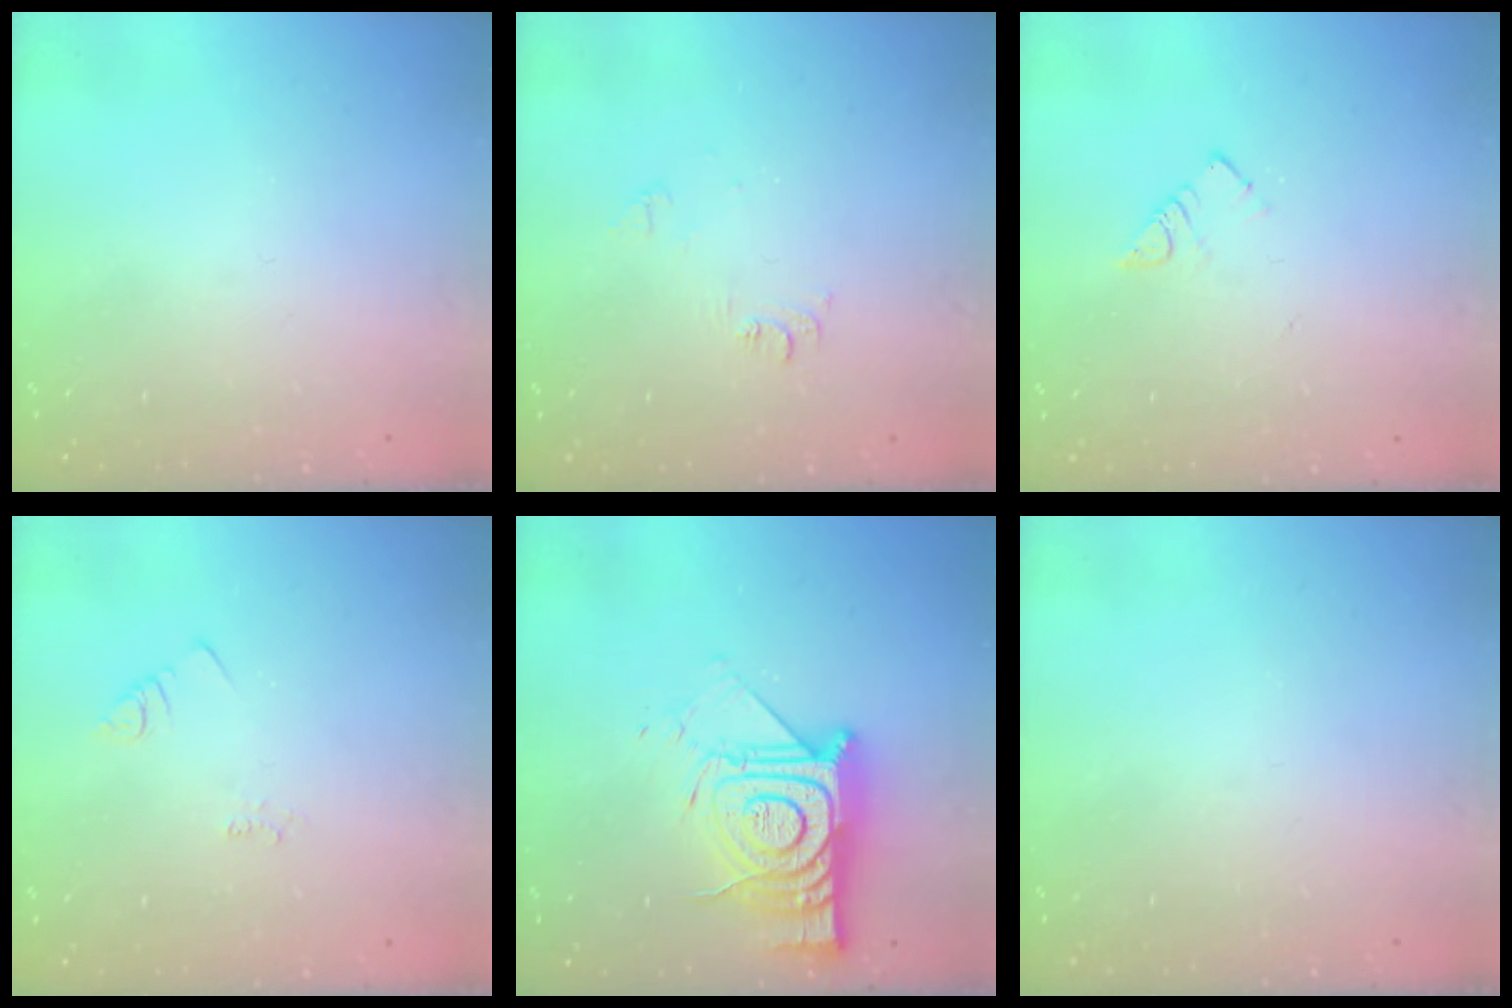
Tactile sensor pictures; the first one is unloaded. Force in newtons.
{"total": 6.3, "press": 6.3, "slide": 0.7}
{"total": 3.9, "press": 3.9, "slide": 0.2}
{"total": 2.2, "press": 2.1, "slide": 0.4}
{"total": 16.3, "press": 16.2, "slide": 1.5}
{"total": 0.0}